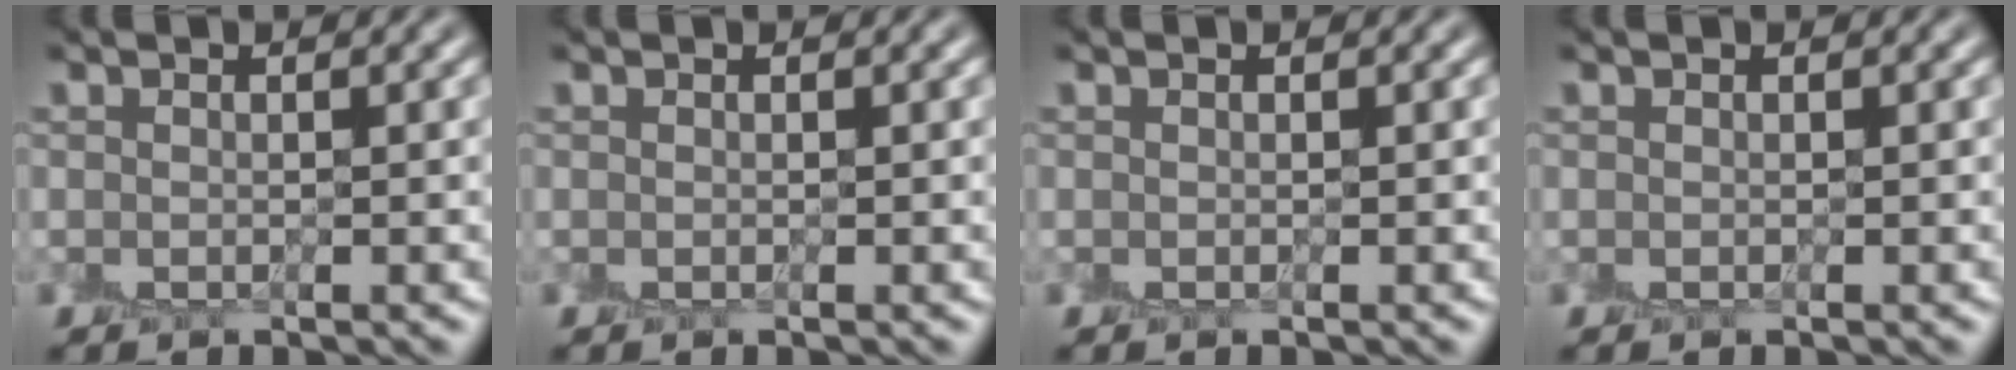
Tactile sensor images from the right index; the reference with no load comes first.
{"total": 0.0}
{"total": 0.0}
{"total": 0.0}